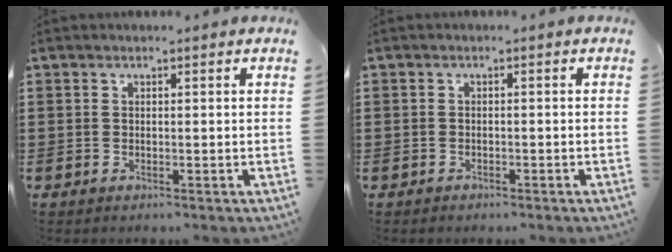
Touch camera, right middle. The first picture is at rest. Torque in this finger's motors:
{"motor_torque": [-1.09, 1.04, -1.05, -0.21]}